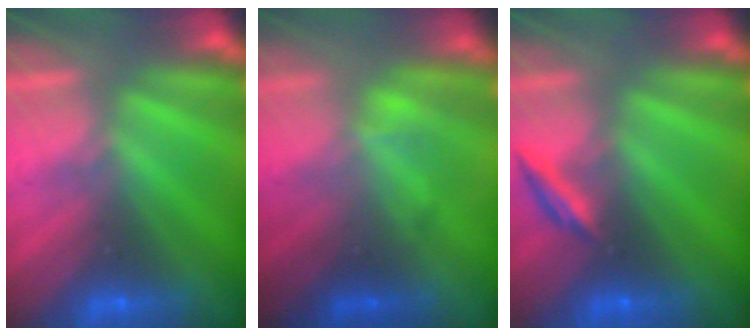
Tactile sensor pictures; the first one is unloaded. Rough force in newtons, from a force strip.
{"total": 2.1}
{"total": 2.2}